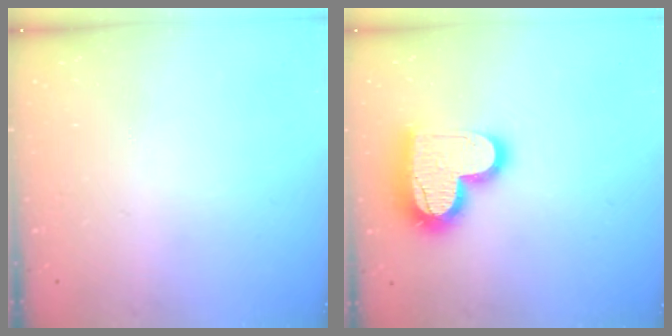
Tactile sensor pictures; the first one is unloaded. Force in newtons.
{"total": 17.0, "press": 16.9, "slide": 1.3}